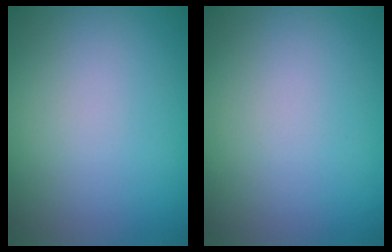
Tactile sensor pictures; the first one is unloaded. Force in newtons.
{"total": 0.0}